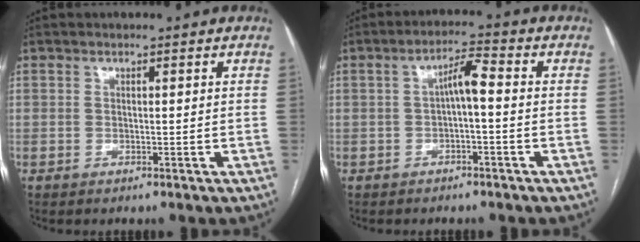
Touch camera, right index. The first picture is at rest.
{"total": 4.2, "force": [-0.2, 0.7, 4.2], "torque": [-0.071, 0.019, -0.003]}